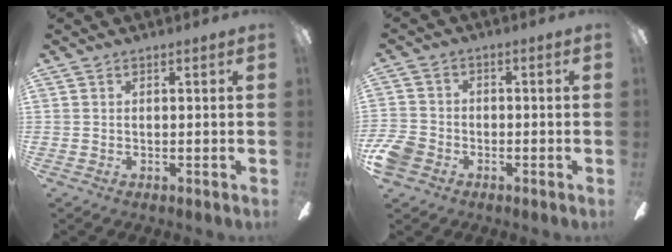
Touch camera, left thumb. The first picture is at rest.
{"total": 6.3, "force": [-3.1, 4.8, 2.7], "torque": [-0.066, 0.019, -0.059]}